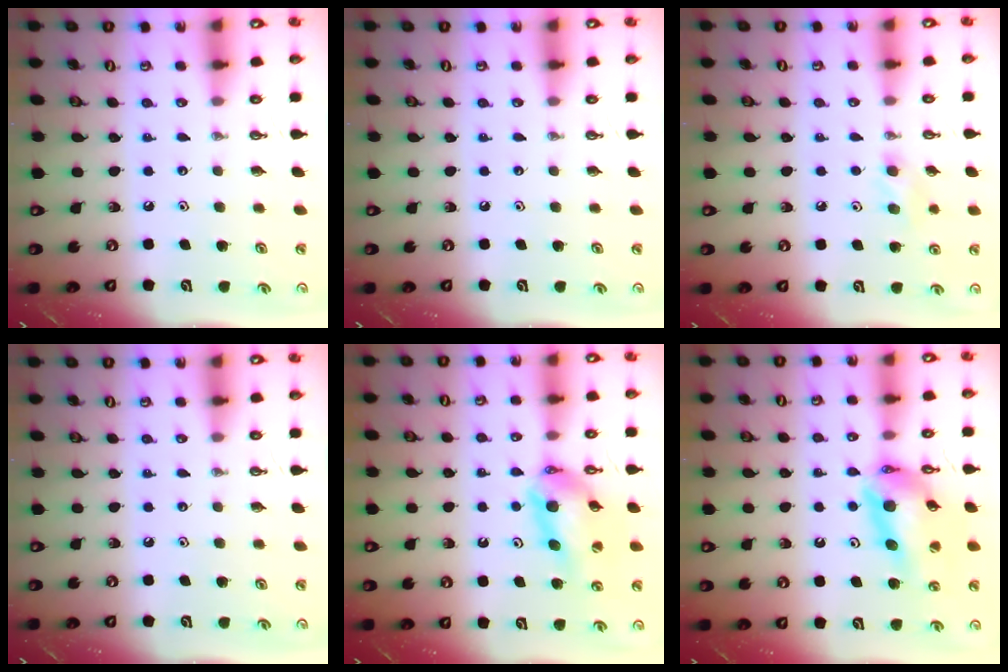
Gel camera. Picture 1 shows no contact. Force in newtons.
{"total": 0.0}
{"total": 8.4, "press": 7.2, "slide": 4.3}
{"total": 0.0}
{"total": 11.0, "press": 10.9, "slide": 1.1}
{"total": 13.9, "press": 13.8, "slide": 1.4}